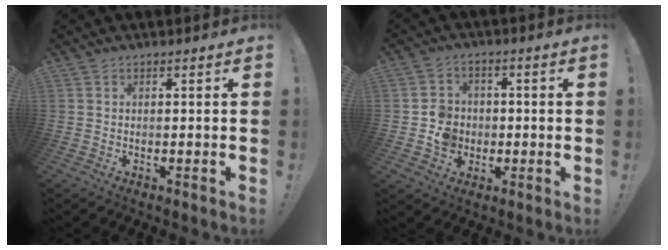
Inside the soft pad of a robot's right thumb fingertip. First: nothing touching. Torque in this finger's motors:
{"motor_torque": [0.08, 0.02, 0.48, -0.24, 0.01]}